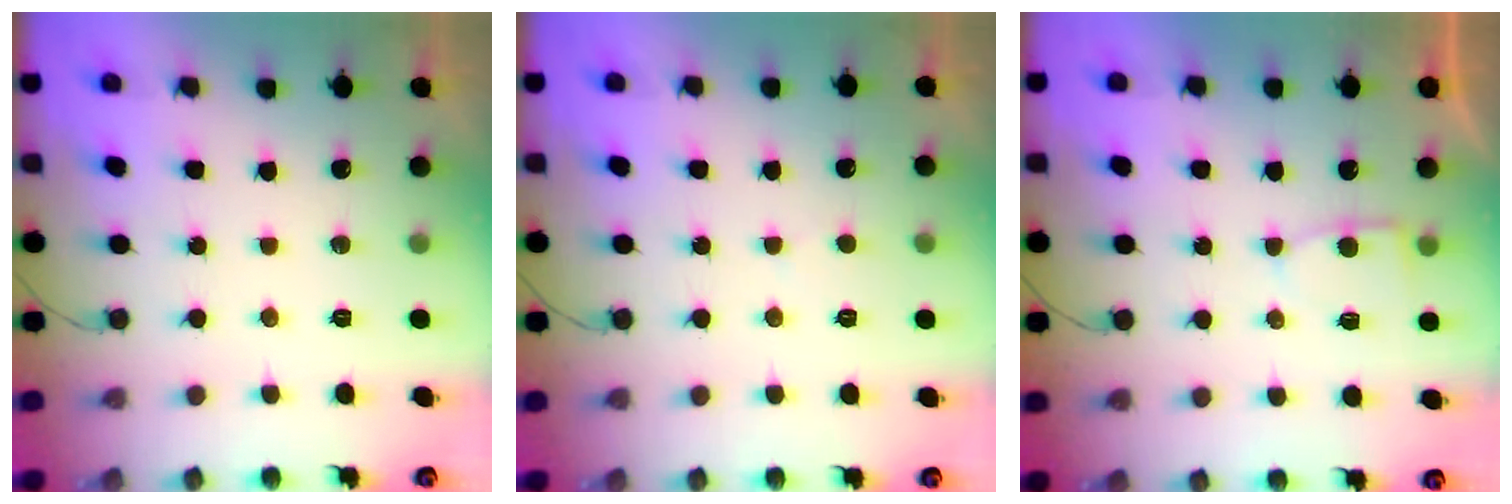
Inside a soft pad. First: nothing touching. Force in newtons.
{"total": 2.8, "press": 2.8, "slide": 0.3}
{"total": 3.3, "press": 3.3, "slide": 0.4}